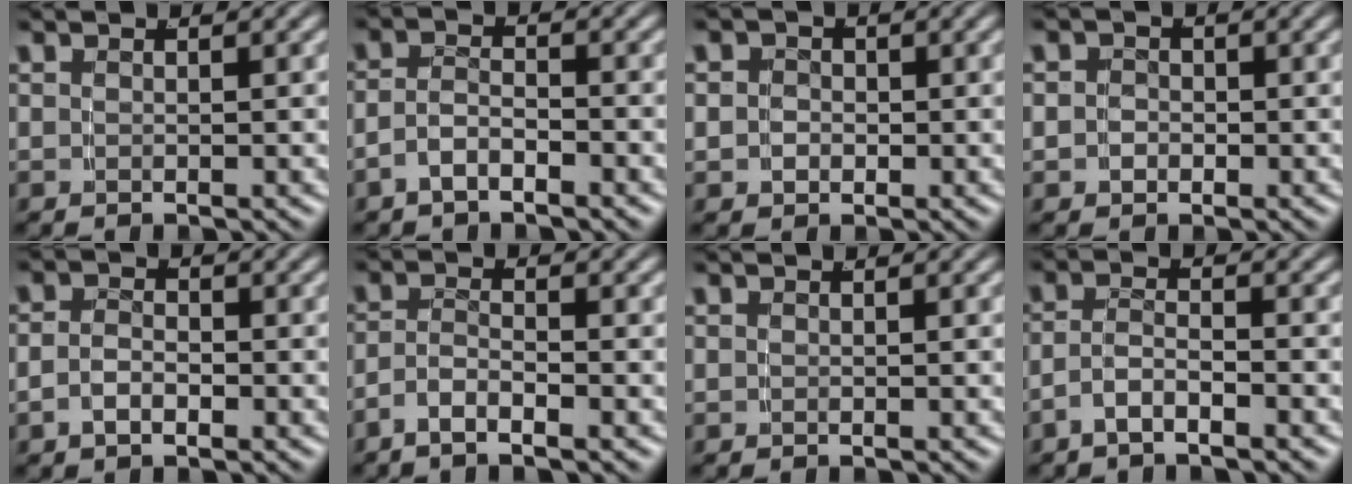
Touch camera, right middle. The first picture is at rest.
{"total": 2.6, "force": [-1.7, 1.1, 1.5], "torque": [-0.033, -0.008, -0.030]}
{"total": 2.3, "force": [-0.3, 2.1, 0.9], "torque": [-0.020, -0.007, -0.003]}
{"total": 1.9, "force": [-0.5, 1.8, 0.6], "torque": [-0.015, -0.010, -0.008]}
{"total": 2.0, "force": [-1.1, 1.1, 1.3], "torque": [-0.026, -0.005, -0.017]}
{"total": 2.7, "force": [-1.8, 0.7, 1.8], "torque": [-0.041, -0.008, -0.030]}
{"total": 0.0}
{"total": 2.7, "force": [-1.7, 0.9, 1.8], "torque": [-0.040, -0.010, -0.030]}